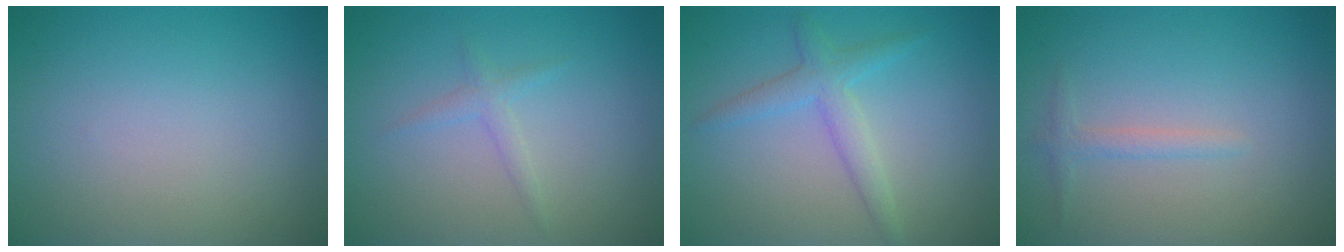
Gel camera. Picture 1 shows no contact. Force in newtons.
{"total": 1.2, "press": 1.2, "slide": 0.0}
{"total": 2.6, "press": 2.6, "slide": 0.1}
{"total": 1.1, "press": 1.1, "slide": 0.1}